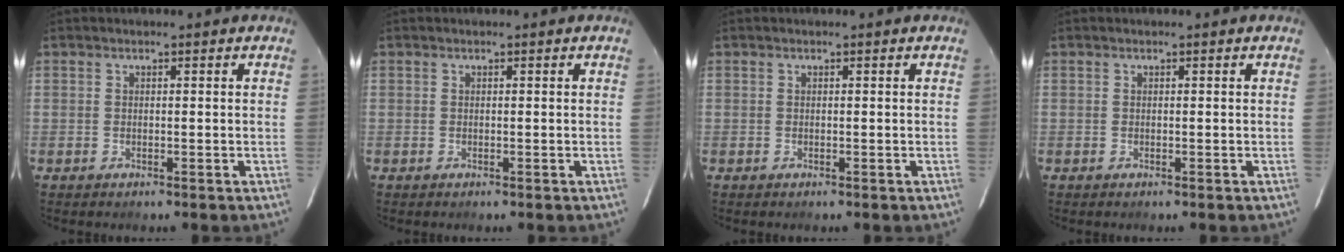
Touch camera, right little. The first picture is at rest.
{"total": 0.0}
{"total": 0.0}
{"total": 0.0}